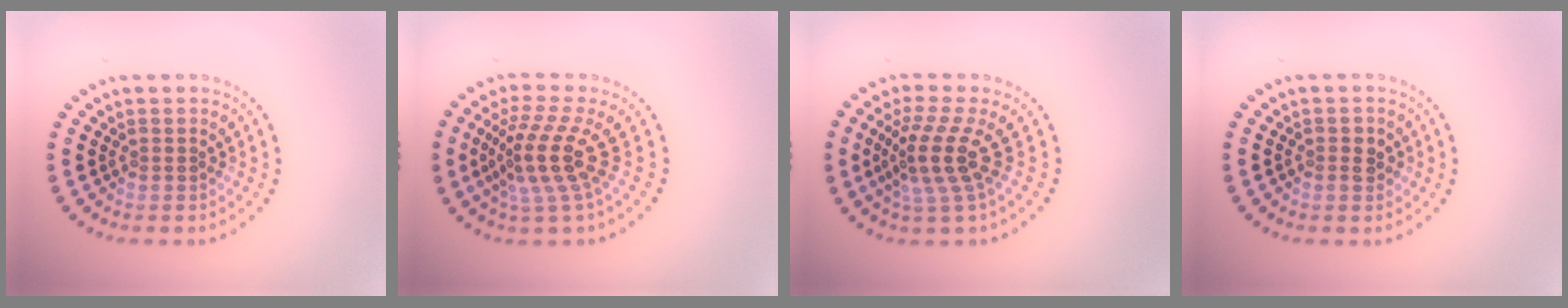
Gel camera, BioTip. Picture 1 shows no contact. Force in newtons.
{"total": 4.5, "press": 3.1, "slide": 3.2}
{"total": 4.0, "press": 2.8, "slide": 2.8}
{"total": 1.5, "press": 1.5, "slide": 0.3}